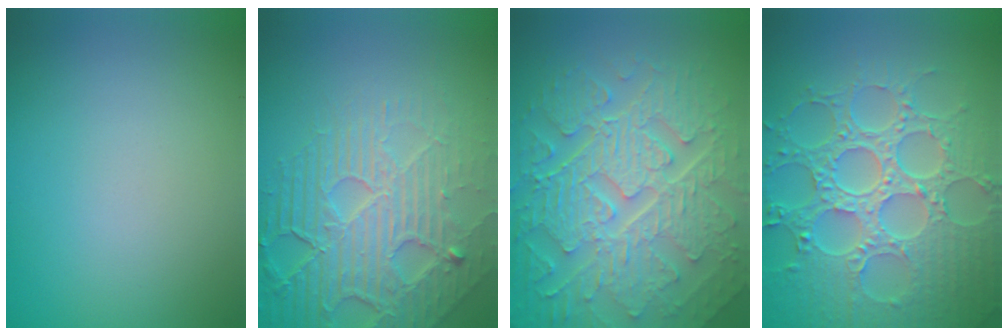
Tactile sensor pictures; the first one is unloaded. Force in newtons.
{"total": 7.8, "press": 5.5, "slide": 5.6}
{"total": 10.2, "press": 6.9, "slide": 7.5}
{"total": 8.8, "press": 6.6, "slide": 5.9}